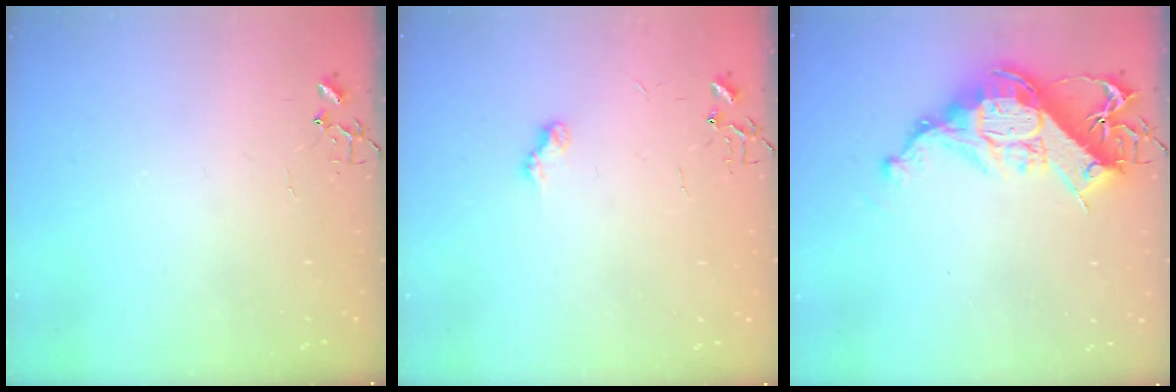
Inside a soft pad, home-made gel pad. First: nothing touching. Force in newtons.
{"total": 7.1, "press": 7.1, "slide": 0.5}
{"total": 15.9, "press": 15.8, "slide": 1.5}